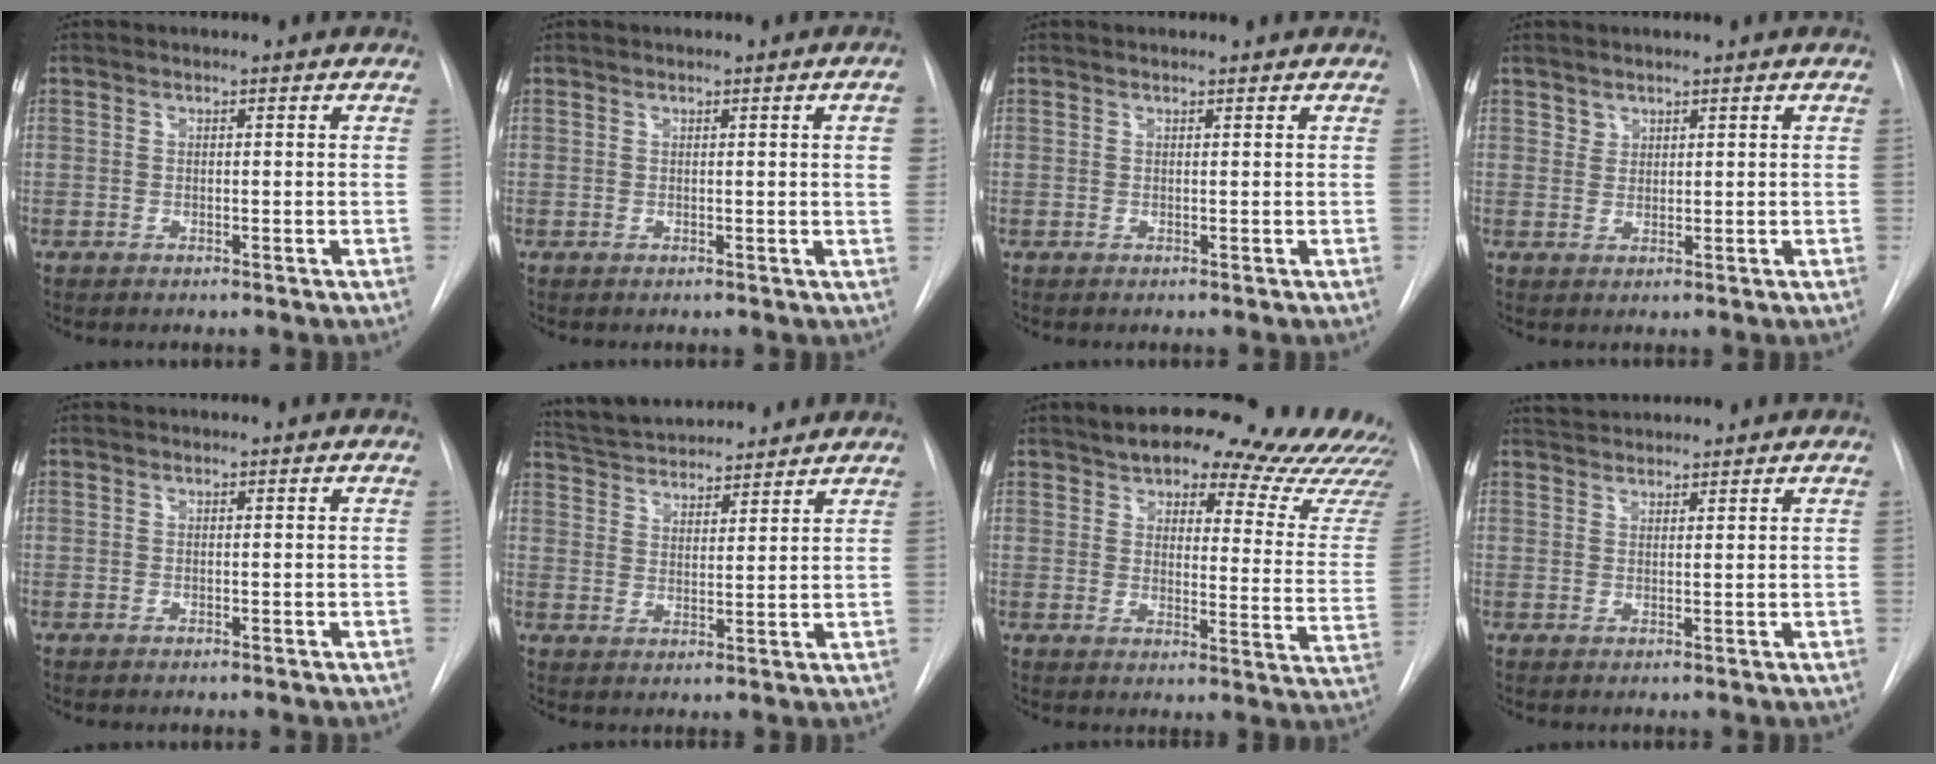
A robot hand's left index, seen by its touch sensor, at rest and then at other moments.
{"total": 3.5, "force": [0.9, 0.2, 3.4], "torque": [-0.033, 0.001, 0.009]}
{"total": 1.3, "force": [1.3, 0.2, 0.2], "torque": [-0.012, 0.016, 0.015]}
{"total": 1.3, "force": [1.1, 0.8, 0.0], "torque": [0.009, 0.001, 0.018]}
{"total": 0.0}
{"total": 14.2, "force": [13.3, 2.6, 4.1], "torque": [-0.071, 0.032, 0.209]}
{"total": 22.6, "force": [19.7, 5.4, 9.7], "torque": [-0.110, -0.051, 0.216]}
{"total": 0.0}